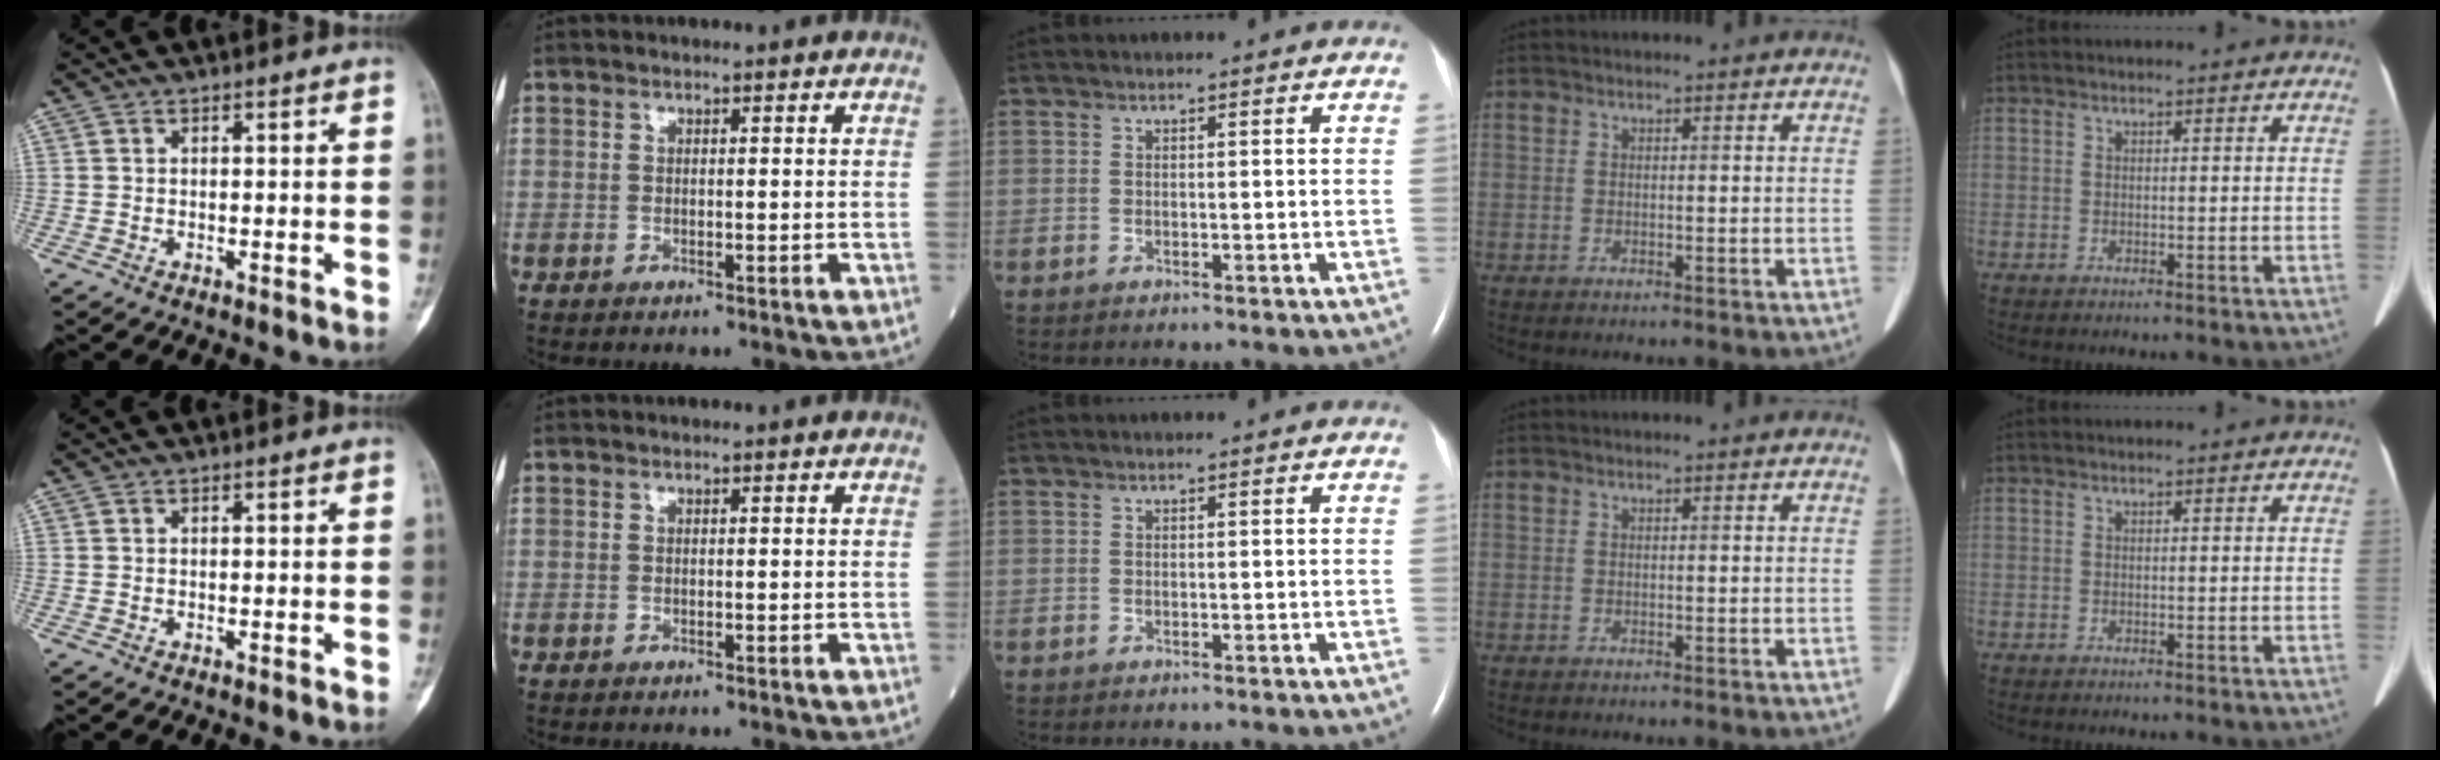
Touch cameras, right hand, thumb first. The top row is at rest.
{}